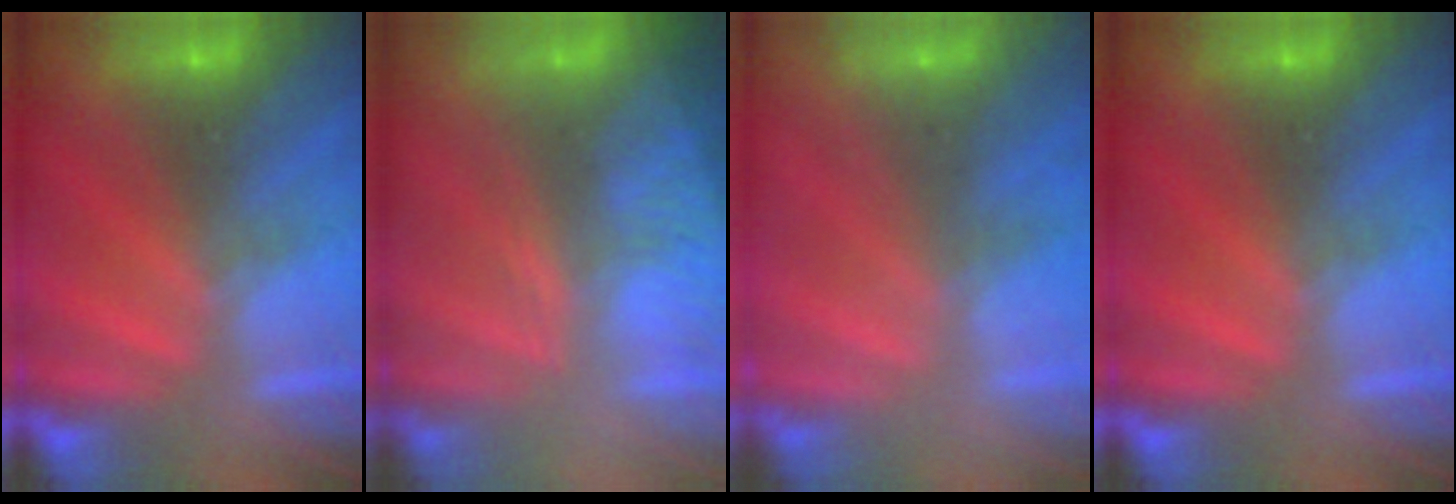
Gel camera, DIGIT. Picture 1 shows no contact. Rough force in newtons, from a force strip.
{"total": 3.1}
{"total": 2.1}
{"total": 0.0}